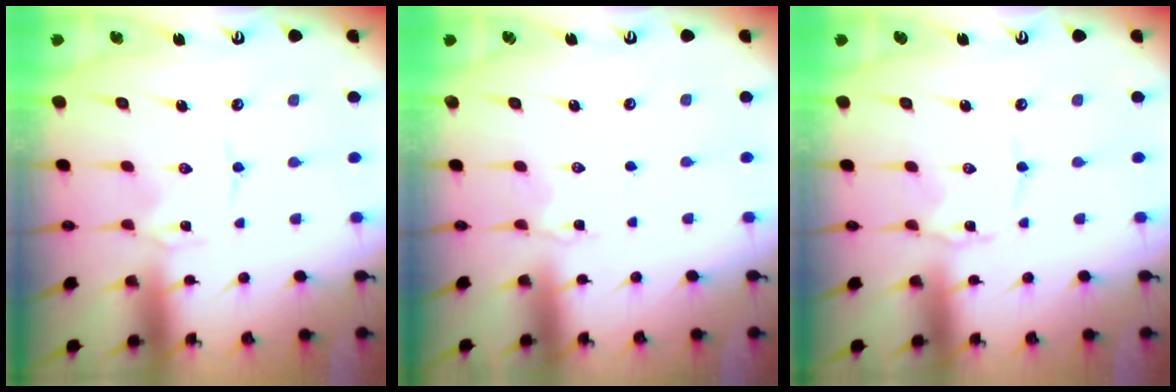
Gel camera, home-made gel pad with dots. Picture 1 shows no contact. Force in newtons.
{"total": 1.4, "press": 1.3, "slide": 0.2}
{"total": 1.7, "press": 1.7, "slide": 0.2}